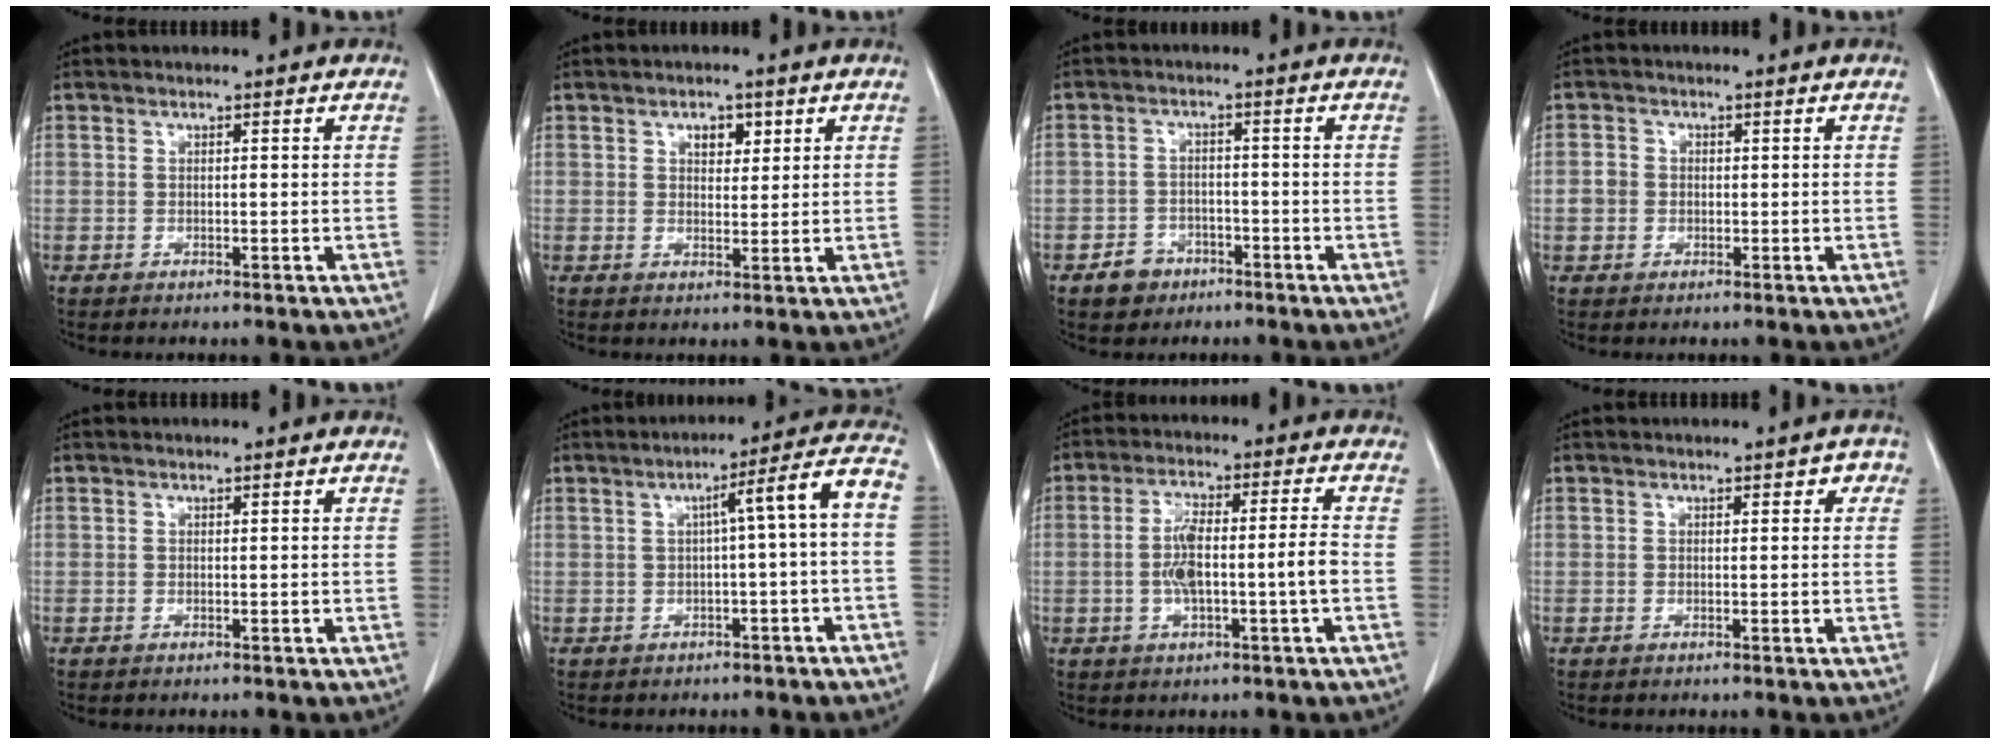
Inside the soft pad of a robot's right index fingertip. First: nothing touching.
{"total": 3.0, "force": [1.5, 1.8, 1.9], "torque": [-0.027, 0.003, 0.023]}
{"total": 4.1, "force": [-2.6, 3.0, 0.9], "torque": [-0.014, 0.010, -0.037]}
{"total": 2.4, "force": [-0.2, 2.2, 0.9], "torque": [-0.019, 0.011, -0.004]}
{"total": 0.0}
{"total": 7.7, "force": [-0.6, -0.4, 7.7], "torque": [-0.099, 0.023, -0.011]}
{"total": 8.4, "force": [-1.4, 0.8, 8.2], "torque": [-0.160, 0.016, -0.025]}
{"total": 1.5, "force": [0.5, 1.1, 1.0], "torque": [-0.003, 0.015, 0.003]}